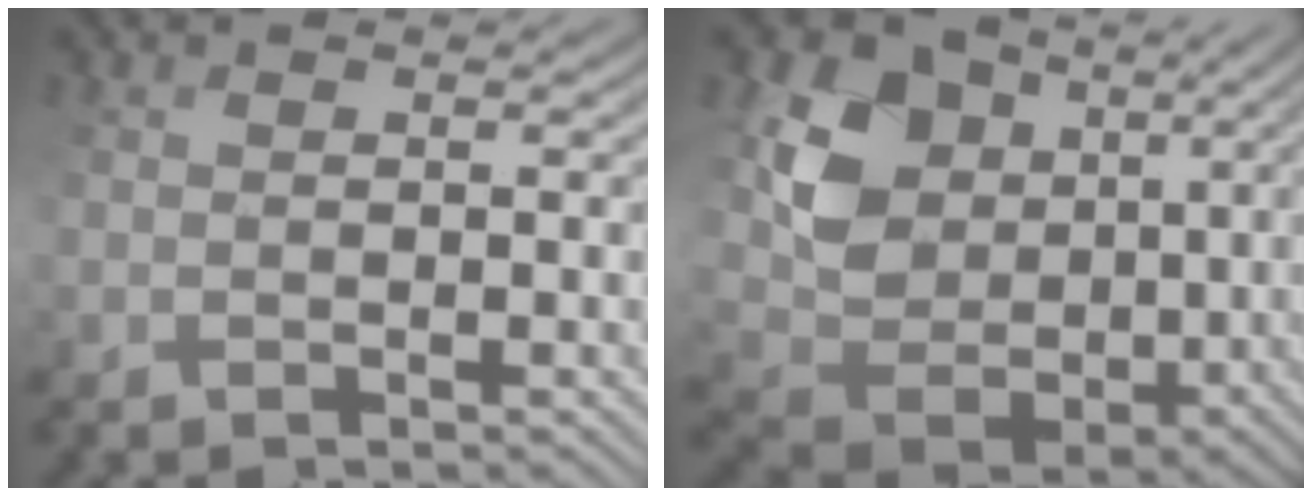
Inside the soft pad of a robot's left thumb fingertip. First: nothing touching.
{"total": 14.6, "force": [4.9, 11.0, 8.3], "torque": [-0.202, -0.007, 0.120]}